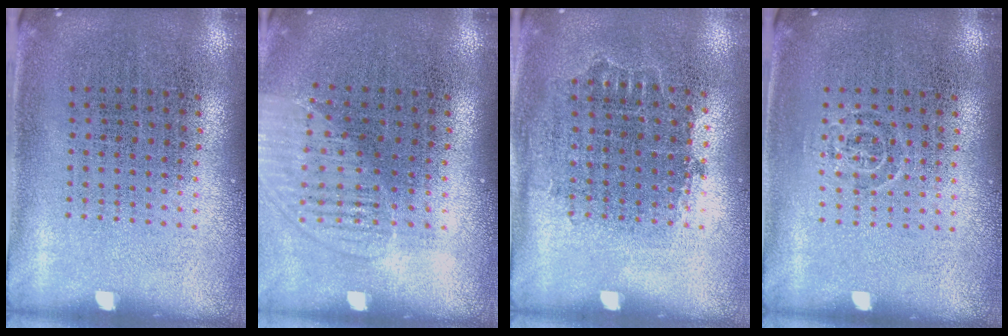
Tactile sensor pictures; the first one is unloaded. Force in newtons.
{"total": 1.2, "press": 1.1, "slide": 0.5}
{"total": 0.8, "press": 0.7, "slide": 0.3}
{"total": 0.7, "press": 0.6, "slide": 0.5}